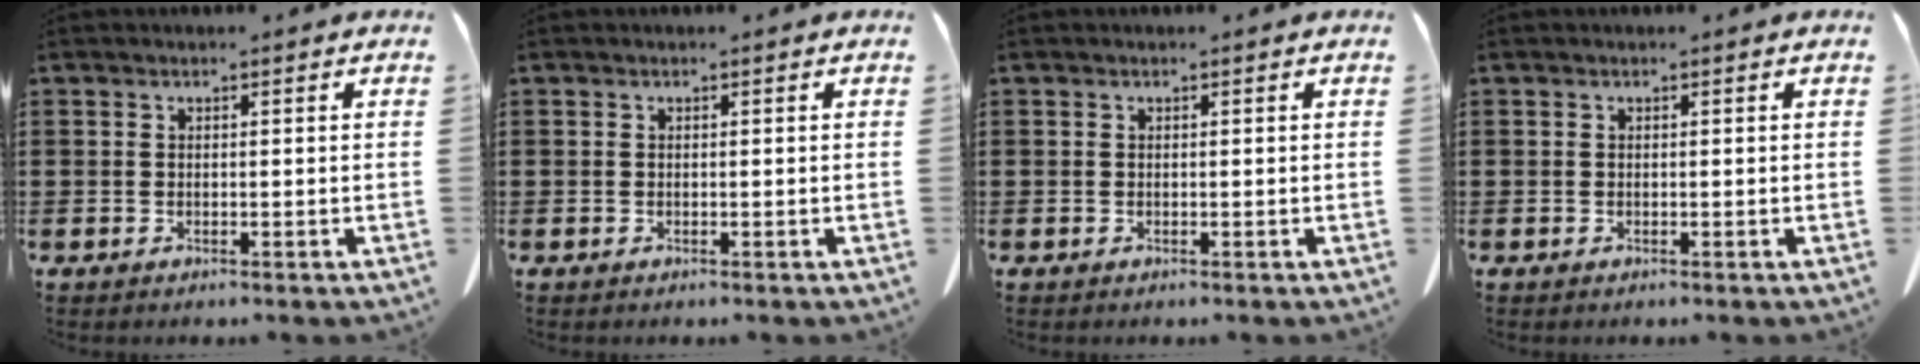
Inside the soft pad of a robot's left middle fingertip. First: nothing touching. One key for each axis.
{"total": 0.0}
{"total": 0.0}
{"total": 0.0}